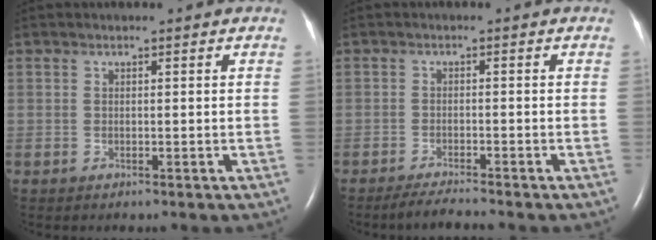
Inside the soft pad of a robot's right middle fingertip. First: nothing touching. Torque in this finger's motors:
{"motor_torque": [0.40, -0.16, 0.05, 0.01]}